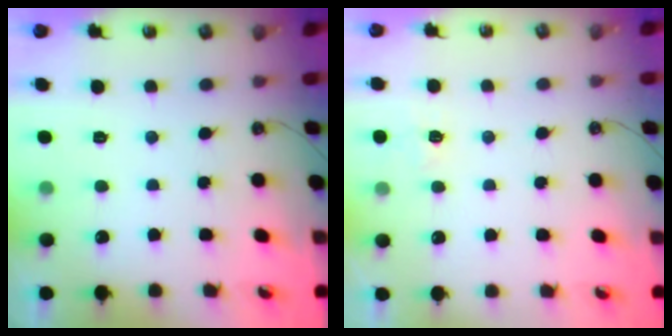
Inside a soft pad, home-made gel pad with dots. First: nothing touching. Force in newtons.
{"total": 3.0, "press": 3.0, "slide": 0.3}